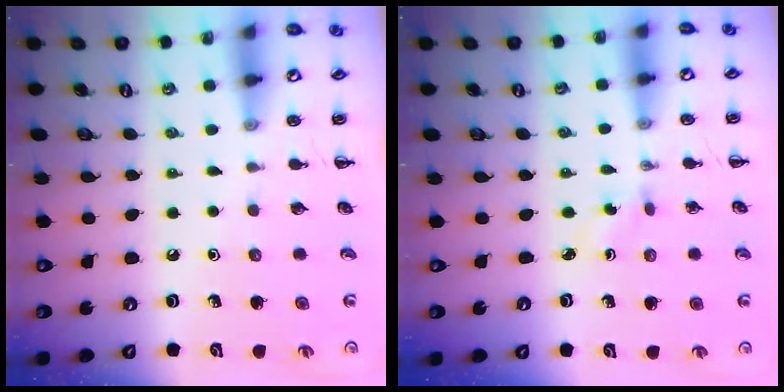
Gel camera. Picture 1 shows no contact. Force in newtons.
{"total": 1.5, "press": 1.3, "slide": 0.6}